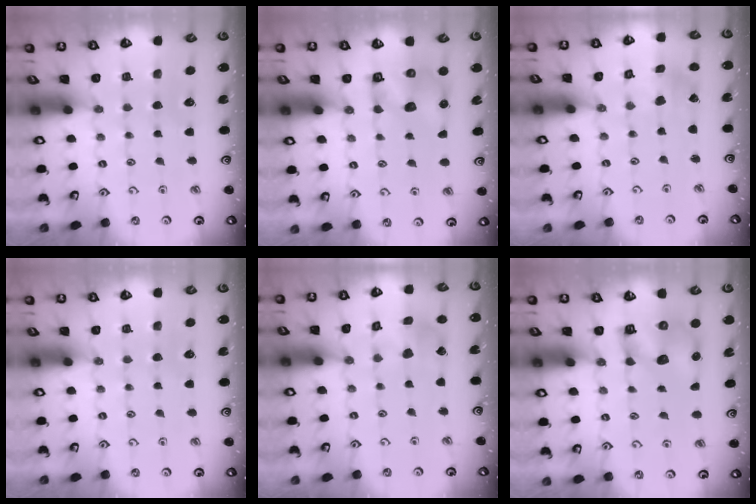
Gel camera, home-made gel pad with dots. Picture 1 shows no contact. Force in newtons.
{"total": 6.0, "press": 6.0, "slide": 0.7}
{"total": 0.8, "press": 0.7, "slide": 0.3}
{"total": 0.0}
{"total": 4.3, "press": 4.3, "slide": 0.5}
{"total": 7.4, "press": 7.3, "slide": 0.9}